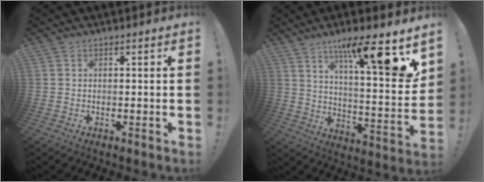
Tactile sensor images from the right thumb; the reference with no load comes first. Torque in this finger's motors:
{"motor_torque": [-0.85, 2.26, 1.68, 0.94, 0.11]}